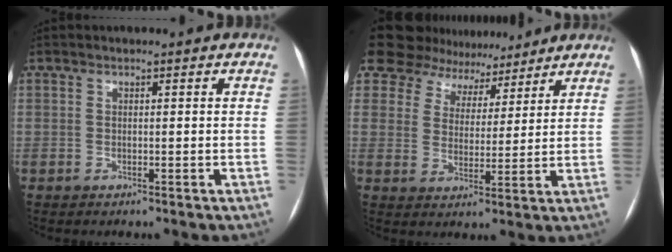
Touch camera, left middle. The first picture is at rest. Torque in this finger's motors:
{"motor_torque": [2.14, 0.00, 1.05, 0.21]}